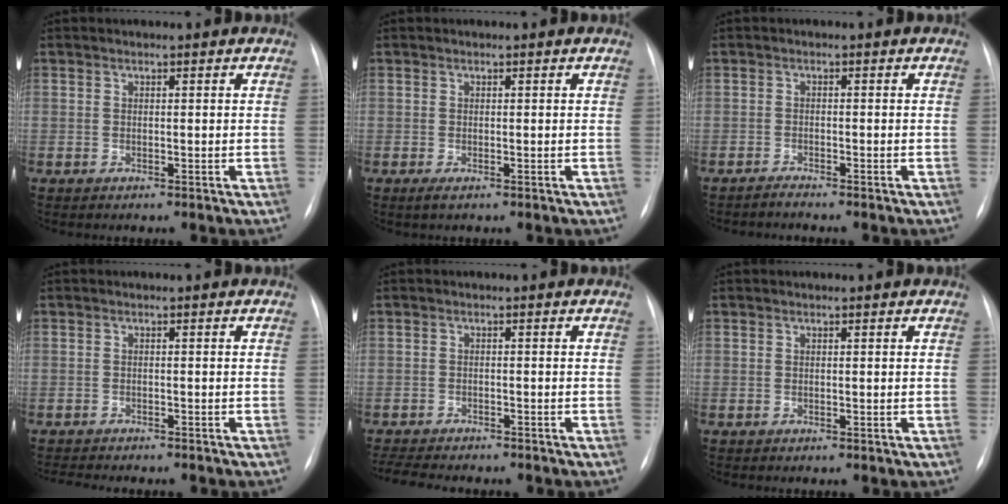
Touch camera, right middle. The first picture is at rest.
{"total": 0.8, "force": [-0.4, 0.1, 0.7], "torque": [-0.013, -0.003, -0.006]}
{"total": 1.1, "force": [-1.1, -0.2, -0.1], "torque": [-0.001, -0.005, -0.019]}
{"total": 7.5, "force": [-6.7, 1.3, 3.1], "torque": [-0.038, -0.002, -0.090]}
{"total": 8.7, "force": [-7.6, 1.9, 3.7], "torque": [-0.059, -0.006, -0.109]}
{"total": 0.0}